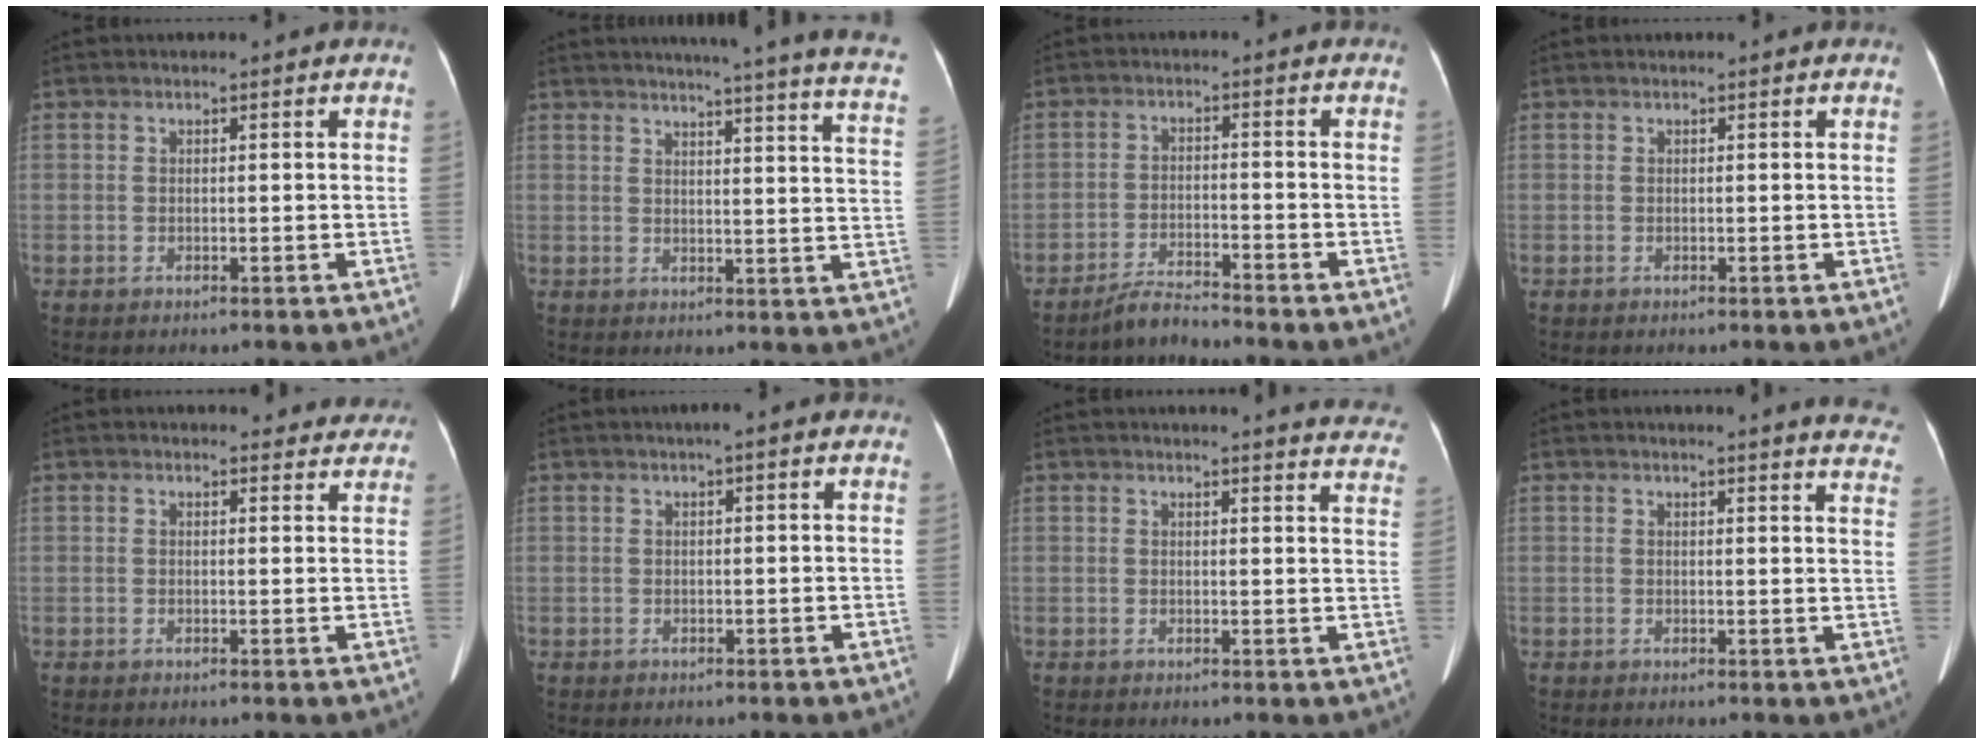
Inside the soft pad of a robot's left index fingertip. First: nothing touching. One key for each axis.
{"total": 22.5, "fx": 19.9, "fy": -0.4, "fz": 10.5, "tx": -0.138, "ty": -0.069, "tz": 0.218}
{"total": 3.8, "fx": -3.7, "fy": -0.6, "fz": 0.3, "tx": -0.014, "ty": -0.019, "tz": -0.068}
{"total": 0.0}
{"total": 5.2, "fx": 4.8, "fy": 1.9, "fz": 0.4, "tx": 0.014, "ty": -0.006, "tz": 0.035}
{"total": 1.2, "fx": 0.5, "fy": 0.1, "fz": 1.1, "tx": -0.019, "ty": 0.004, "tz": 0.005}
{"total": 12.9, "fx": 12.5, "fy": 1.2, "fz": 2.9, "tx": -0.007, "ty": -0.071, "tz": 0.104}
{"total": 10.8, "fx": 10.4, "fy": 0.7, "fz": 3.2, "tx": -0.014, "ty": -0.060, "tz": 0.081}